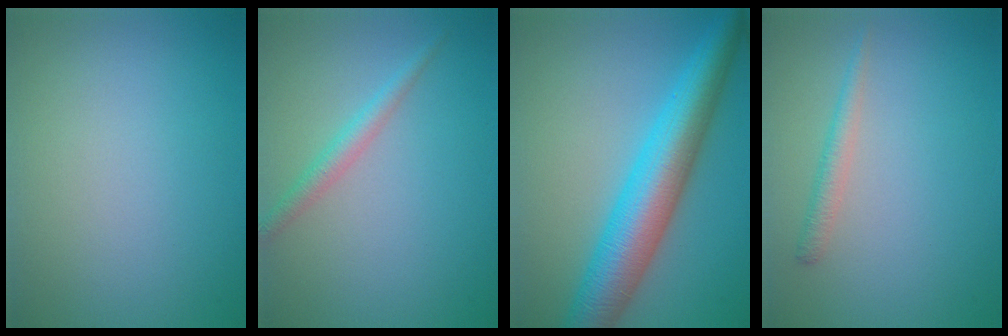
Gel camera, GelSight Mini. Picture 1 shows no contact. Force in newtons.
{"total": 1.9, "press": 1.9, "slide": 0.0}
{"total": 8.7, "press": 8.7, "slide": 0.0}
{"total": 1.6, "press": 1.6, "slide": 0.1}